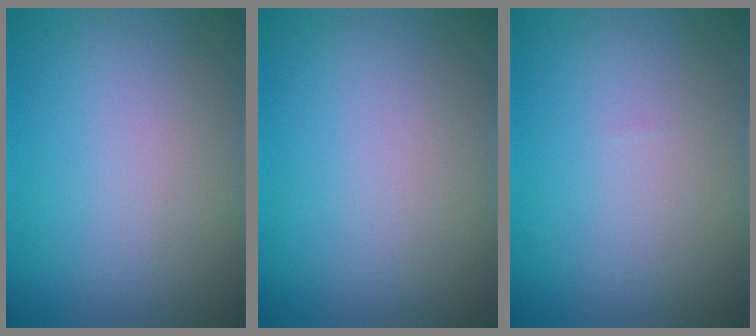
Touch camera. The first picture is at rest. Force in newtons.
{"total": 0.0}
{"total": 0.0}